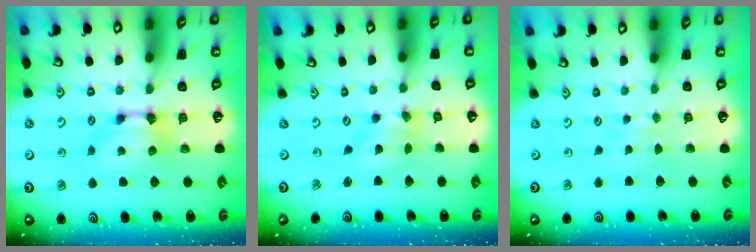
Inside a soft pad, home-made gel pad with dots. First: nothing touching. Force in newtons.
{"total": 1.2, "press": 0.2, "slide": 1.1}
{"total": 3.7, "press": 3.6, "slide": 0.5}